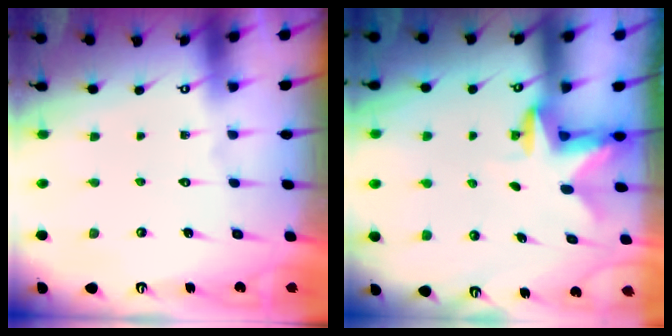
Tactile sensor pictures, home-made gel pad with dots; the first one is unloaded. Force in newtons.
{"total": 2.7, "press": 2.6, "slide": 0.5}